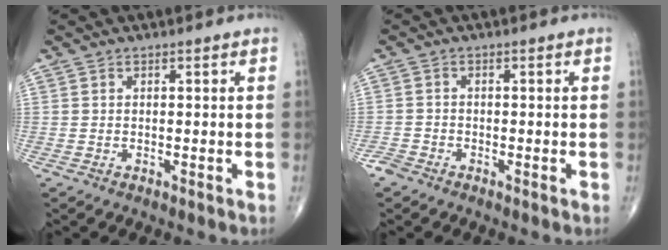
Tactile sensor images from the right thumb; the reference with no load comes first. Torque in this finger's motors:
{"motor_torque": [1.38, 1.28, 0.00, -0.19, 0.02]}